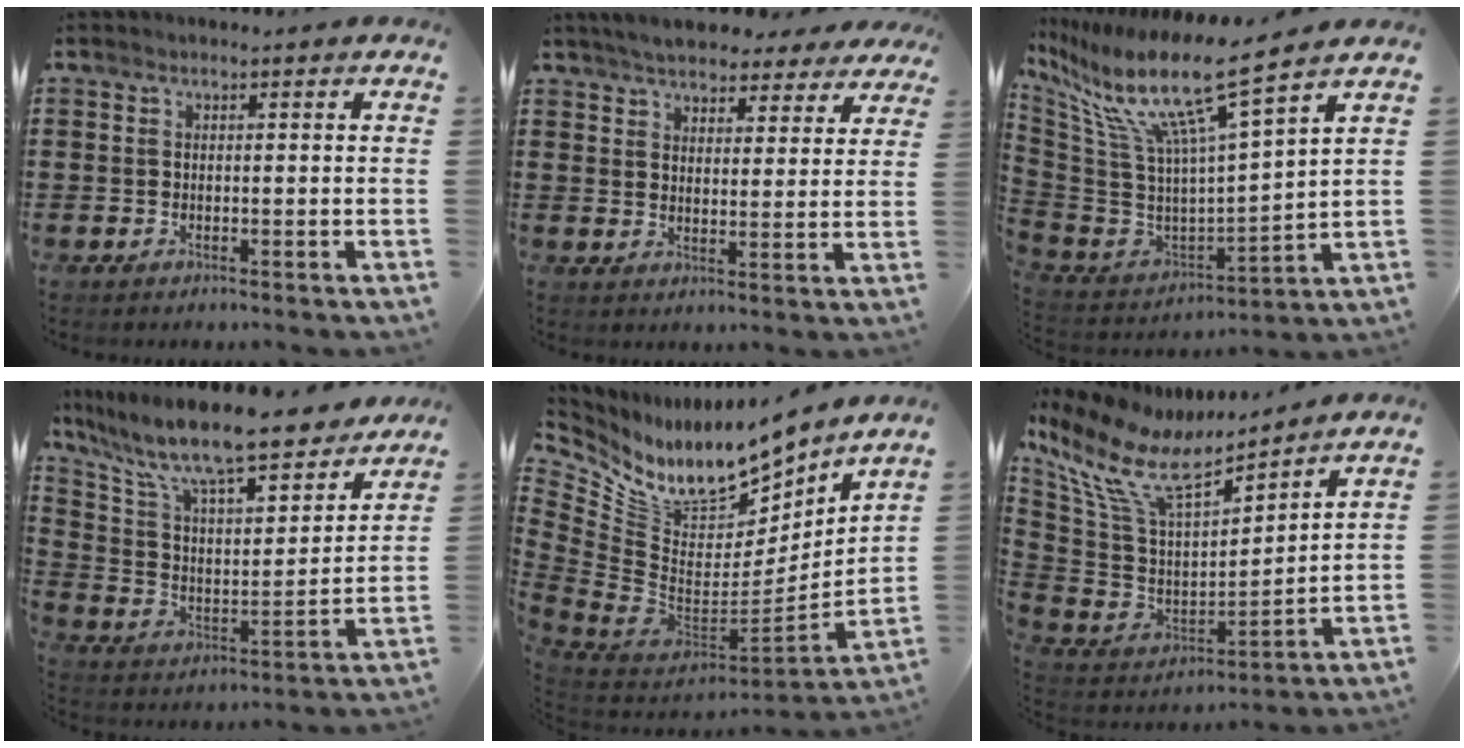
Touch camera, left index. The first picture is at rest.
{"total": 5.4, "force": [5.1, 1.1, 1.2], "torque": [-0.044, -0.010, 0.095]}
{"total": 13.2, "force": [8.2, 1.5, 10.3], "torque": [-0.226, -0.055, 0.130]}
{"total": 11.3, "force": [9.8, 1.0, 5.6], "torque": [-0.150, -0.069, 0.164]}
{"total": 10.2, "force": [8.4, 4.0, 4.0], "torque": [-0.110, -0.084, 0.147]}
{"total": 10.1, "force": [6.5, 3.7, 6.8], "torque": [-0.164, -0.046, 0.110]}